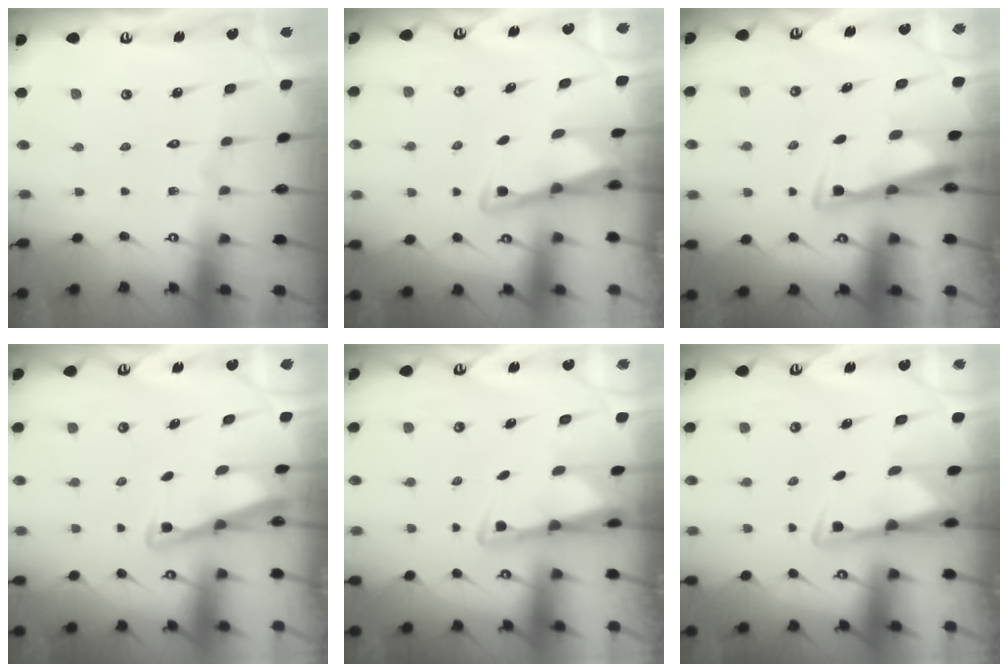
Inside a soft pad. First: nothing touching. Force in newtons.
{"total": 2.9, "press": 2.8, "slide": 0.4}
{"total": 3.4, "press": 3.3, "slide": 0.8}
{"total": 2.7, "press": 2.7, "slide": 0.3}
{"total": 3.0, "press": 2.9, "slide": 0.5}
{"total": 2.9, "press": 2.9, "slide": 0.6}